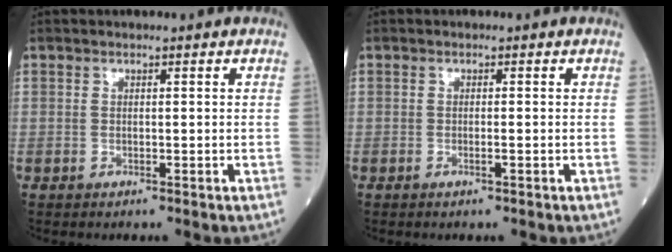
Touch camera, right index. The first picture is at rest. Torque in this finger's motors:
{"motor_torque": [-0.14, -0.03, -0.09, -0.01]}